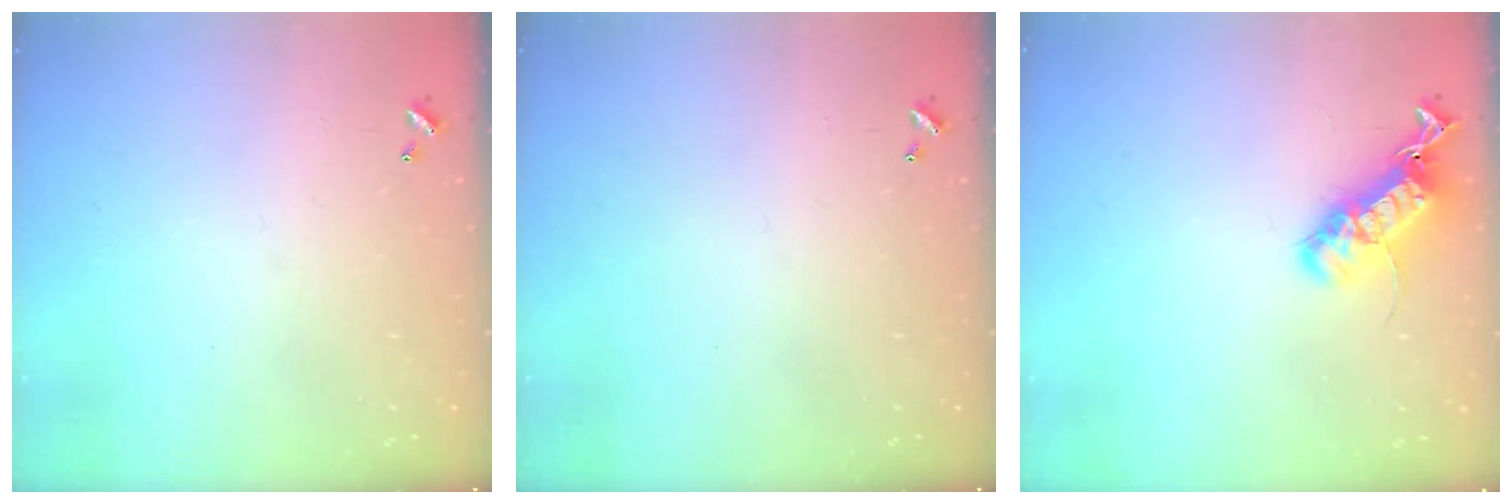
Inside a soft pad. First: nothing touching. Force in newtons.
{"total": 0.0}
{"total": 18.4, "press": 18.4, "slide": 0.6}